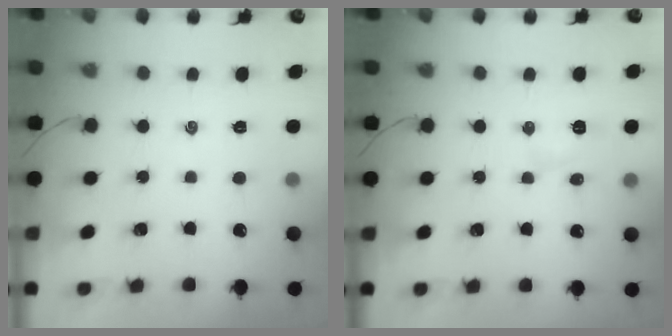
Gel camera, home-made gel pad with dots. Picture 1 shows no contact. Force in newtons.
{"total": 2.9, "press": 2.8, "slide": 0.8}